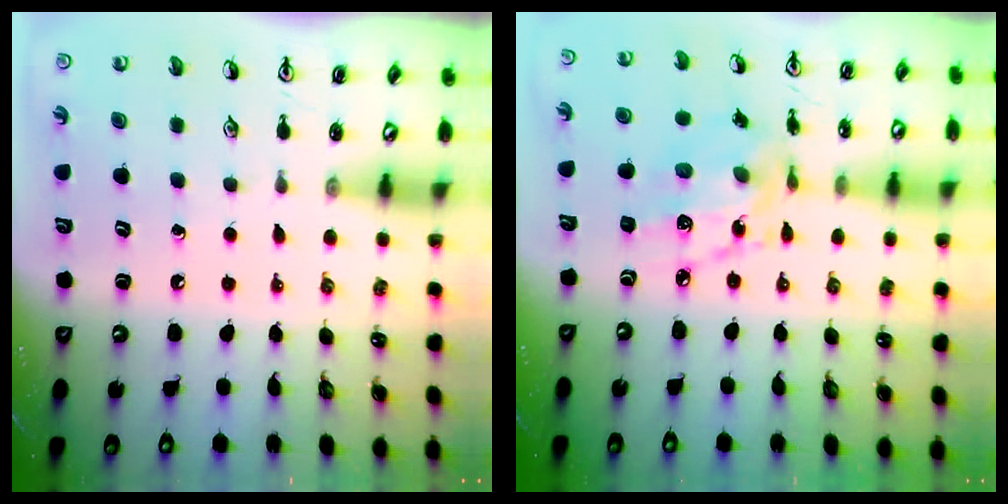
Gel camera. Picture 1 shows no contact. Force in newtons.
{"total": 12.1, "press": 12.1, "slide": 0.8}